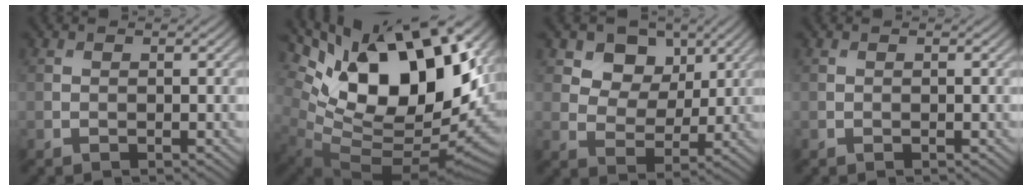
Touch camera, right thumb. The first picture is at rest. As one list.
[{"total": 17.9, "force": [5.7, 9.4, 14.1], "torque": [-0.247, -0.001, 0.105]}, {"total": 7.7, "force": [4.1, 5.5, 3.4], "torque": [-0.072, -0.020, 0.087]}, {"total": 0.0}]